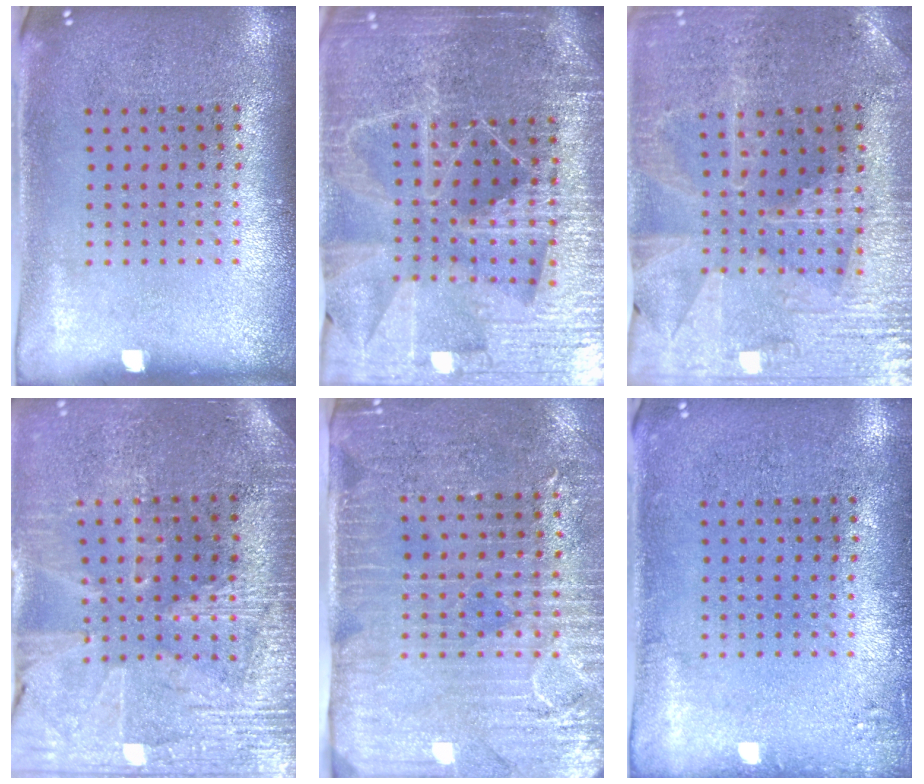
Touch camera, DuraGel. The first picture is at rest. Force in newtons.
{"total": 5.6, "press": 5.0, "slide": 2.6}
{"total": 1.7, "press": 1.7, "slide": 0.3}
{"total": 3.5, "press": 3.3, "slide": 1.2}
{"total": 3.3, "press": 3.0, "slide": 1.5}
{"total": 1.0, "press": 1.0, "slide": 0.3}